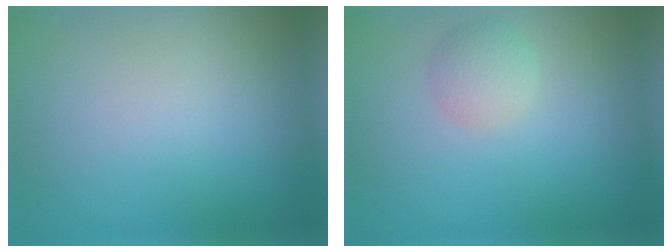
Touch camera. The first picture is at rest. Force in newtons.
{"total": 2.1, "press": 2.1, "slide": 0.1}